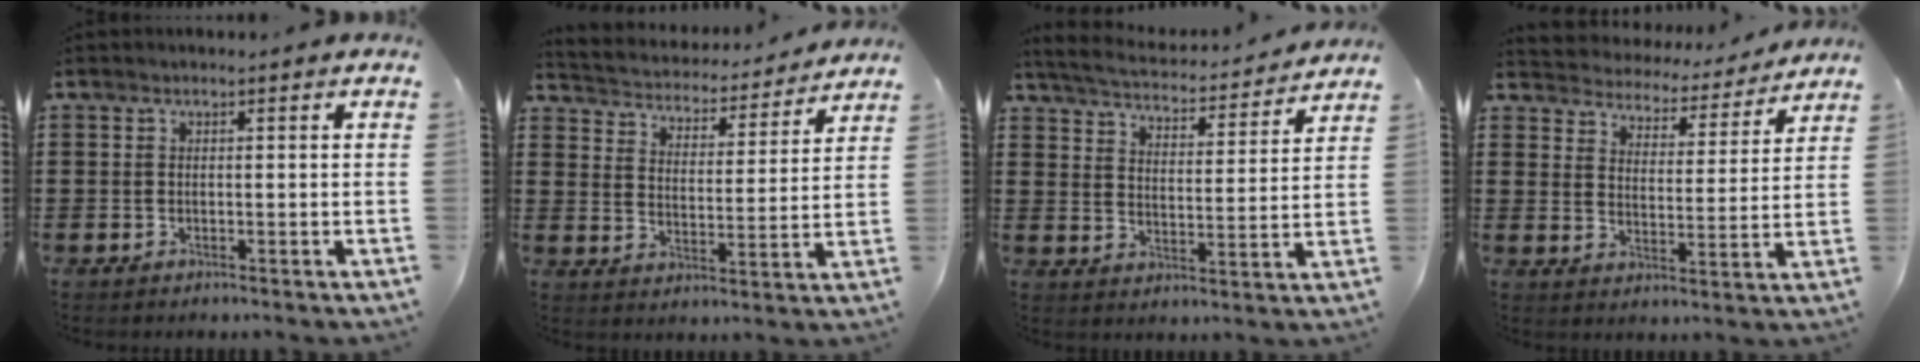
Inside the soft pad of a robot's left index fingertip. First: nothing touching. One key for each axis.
{"total": 3.4, "fx": 3.4, "fy": 0.2, "fz": -0.2, "tx": -0.021, "ty": -0.036, "tz": 0.049}
{"total": 4.1, "fx": 4.0, "fy": 0.0, "fz": 0.6, "tx": -0.037, "ty": -0.034, "tz": 0.064}
{"total": 3.6, "fx": 3.6, "fy": 0.3, "fz": -0.3, "tx": -0.020, "ty": -0.034, "tz": 0.054}